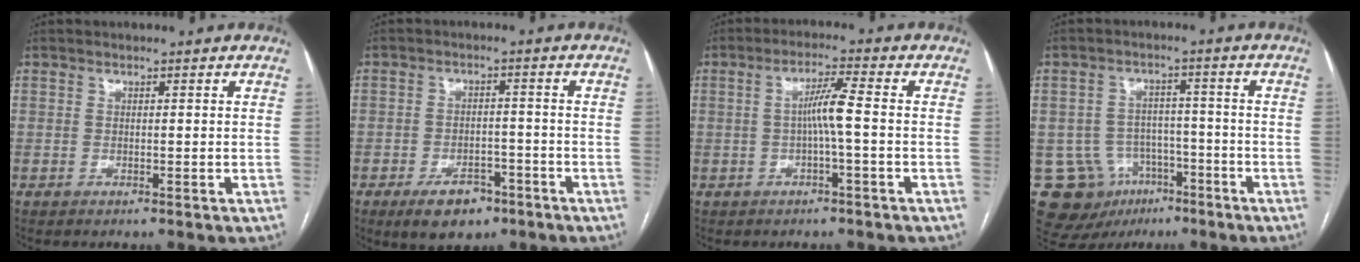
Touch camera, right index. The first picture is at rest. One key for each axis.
{"total": 6.8, "fx": -4.2, "fy": 3.7, "fz": 3.9, "tx": -0.063, "ty": 0.003, "tz": -0.061}
{"total": 4.6, "fx": -0.5, "fy": -0.3, "fz": 4.6, "tx": -0.085, "ty": 0.011, "tz": -0.008}
{"total": 11.1, "fx": -5.4, "fy": 9.1, "fz": 3.3, "tx": -0.057, "ty": 0.026, "tz": -0.072}